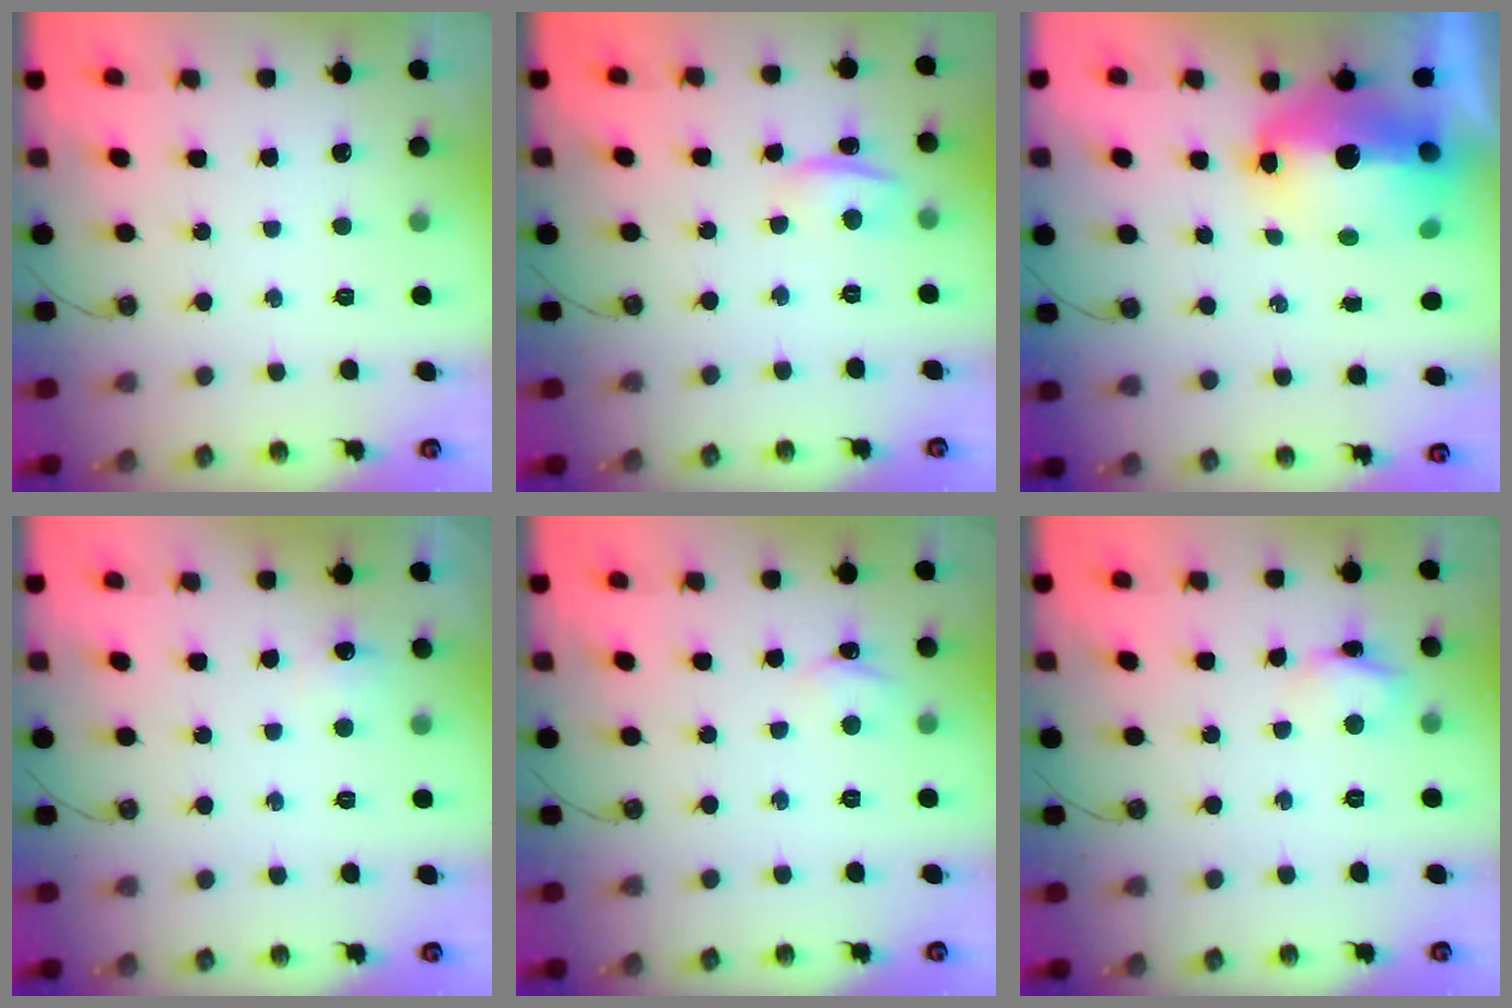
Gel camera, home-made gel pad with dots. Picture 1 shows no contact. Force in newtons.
{"total": 2.0, "press": 1.5, "slide": 1.3}
{"total": 16.0, "press": 15.9, "slide": 1.8}
{"total": 5.4, "press": 5.3, "slide": 0.7}
{"total": 4.0, "press": 4.0, "slide": 0.5}
{"total": 6.5, "press": 6.5, "slide": 0.5}